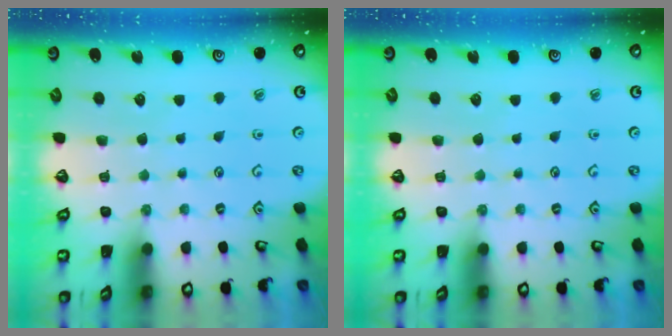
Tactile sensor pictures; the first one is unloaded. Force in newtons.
{"total": 0.0}